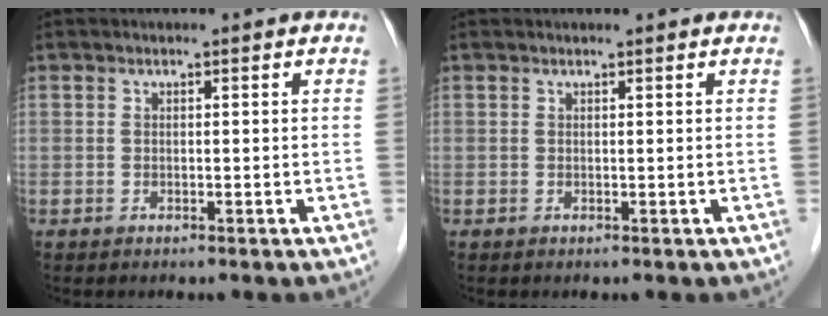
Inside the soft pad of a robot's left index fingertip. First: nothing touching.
{"total": 1.2, "force": [1.2, 0.1, 0.2], "torque": [-0.008, 0.012, 0.014]}